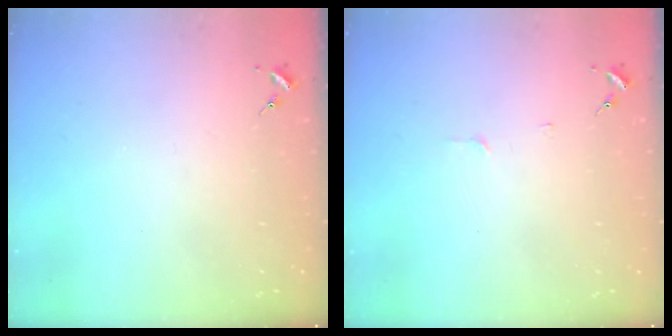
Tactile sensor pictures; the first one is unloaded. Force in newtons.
{"total": 3.3, "press": 3.3, "slide": 0.4}